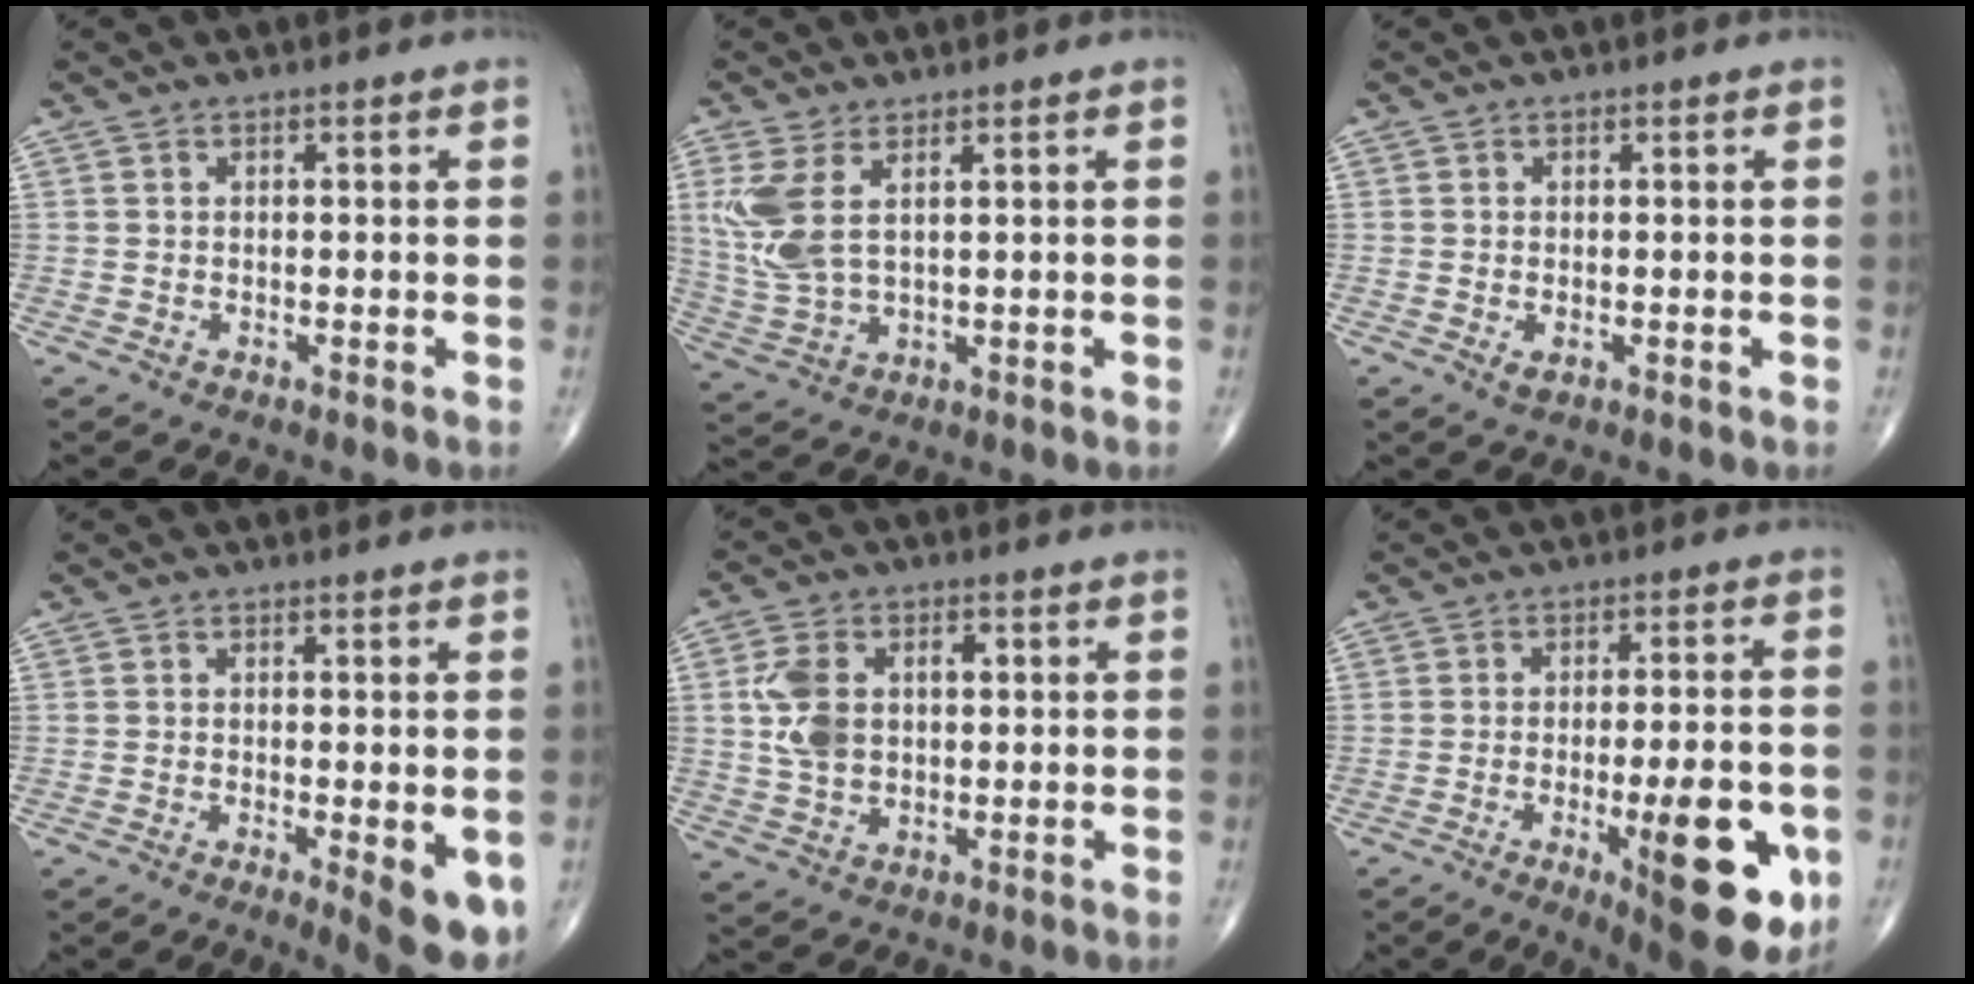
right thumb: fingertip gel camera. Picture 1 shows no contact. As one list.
[{"total": 8.7, "force": [2.8, 3.9, 7.3], "torque": [-0.179, -0.011, 0.070]}, {"total": 1.4, "force": [-0.3, 0.7, 1.1], "torque": [-0.021, -0.003, -0.004]}, {"total": 7.2, "force": [-2.0, 2.0, 6.7], "torque": [-0.086, -0.018, -0.027]}, {"total": 9.2, "force": [1.3, 6.1, 6.7], "torque": [-0.126, 0.010, 0.027]}, {"total": 16.8, "force": [-5.2, 4.9, 15.3], "torque": [-0.184, 0.004, -0.061]}]